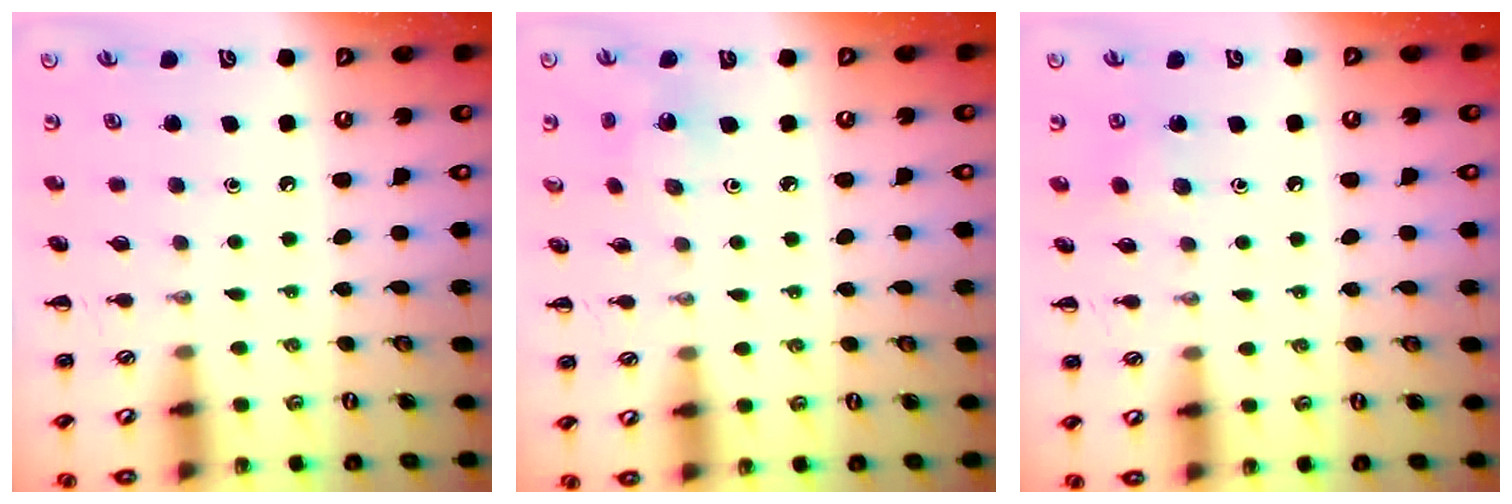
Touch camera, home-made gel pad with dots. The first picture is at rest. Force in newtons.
{"total": 1.9, "press": 1.8, "slide": 0.6}
{"total": 4.7, "press": 4.4, "slide": 1.5}